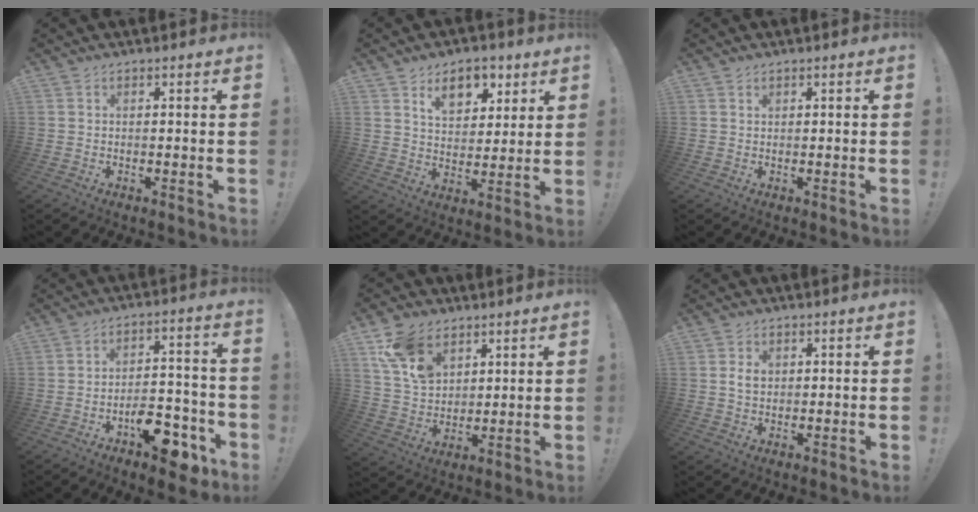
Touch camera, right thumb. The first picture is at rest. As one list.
[{"total": 11.3, "force": [6.6, 6.9, 6.1], "torque": [-0.079, -0.026, 0.119]}, {"total": 0.7, "force": [0.6, 0.3, 0.0], "torque": [0.003, -0.004, 0.011]}, {"total": 11.5, "force": [-6.9, 5.2, 7.7], "torque": [-0.092, 0.055, -0.114]}, {"total": 12.4, "force": [7.2, 8.3, 5.8], "torque": [-0.113, -0.024, 0.145]}, {"total": 3.1, "force": [0.6, 2.1, 2.2], "torque": [-0.036, 0.002, 0.010]}]